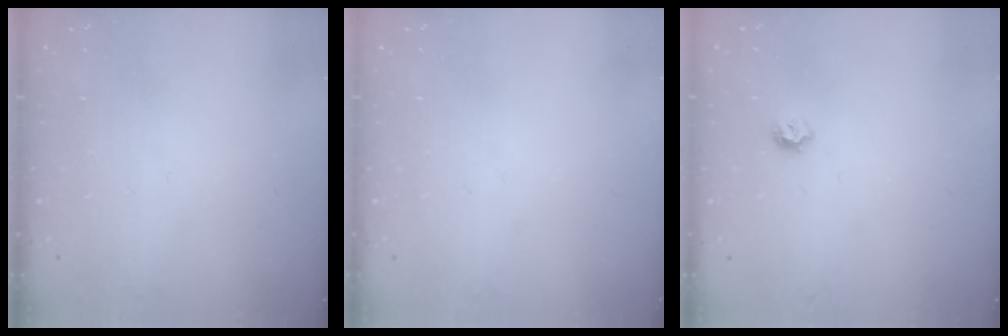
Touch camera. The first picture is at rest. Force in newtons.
{"total": 0.0}
{"total": 5.5, "press": 5.4, "slide": 0.7}